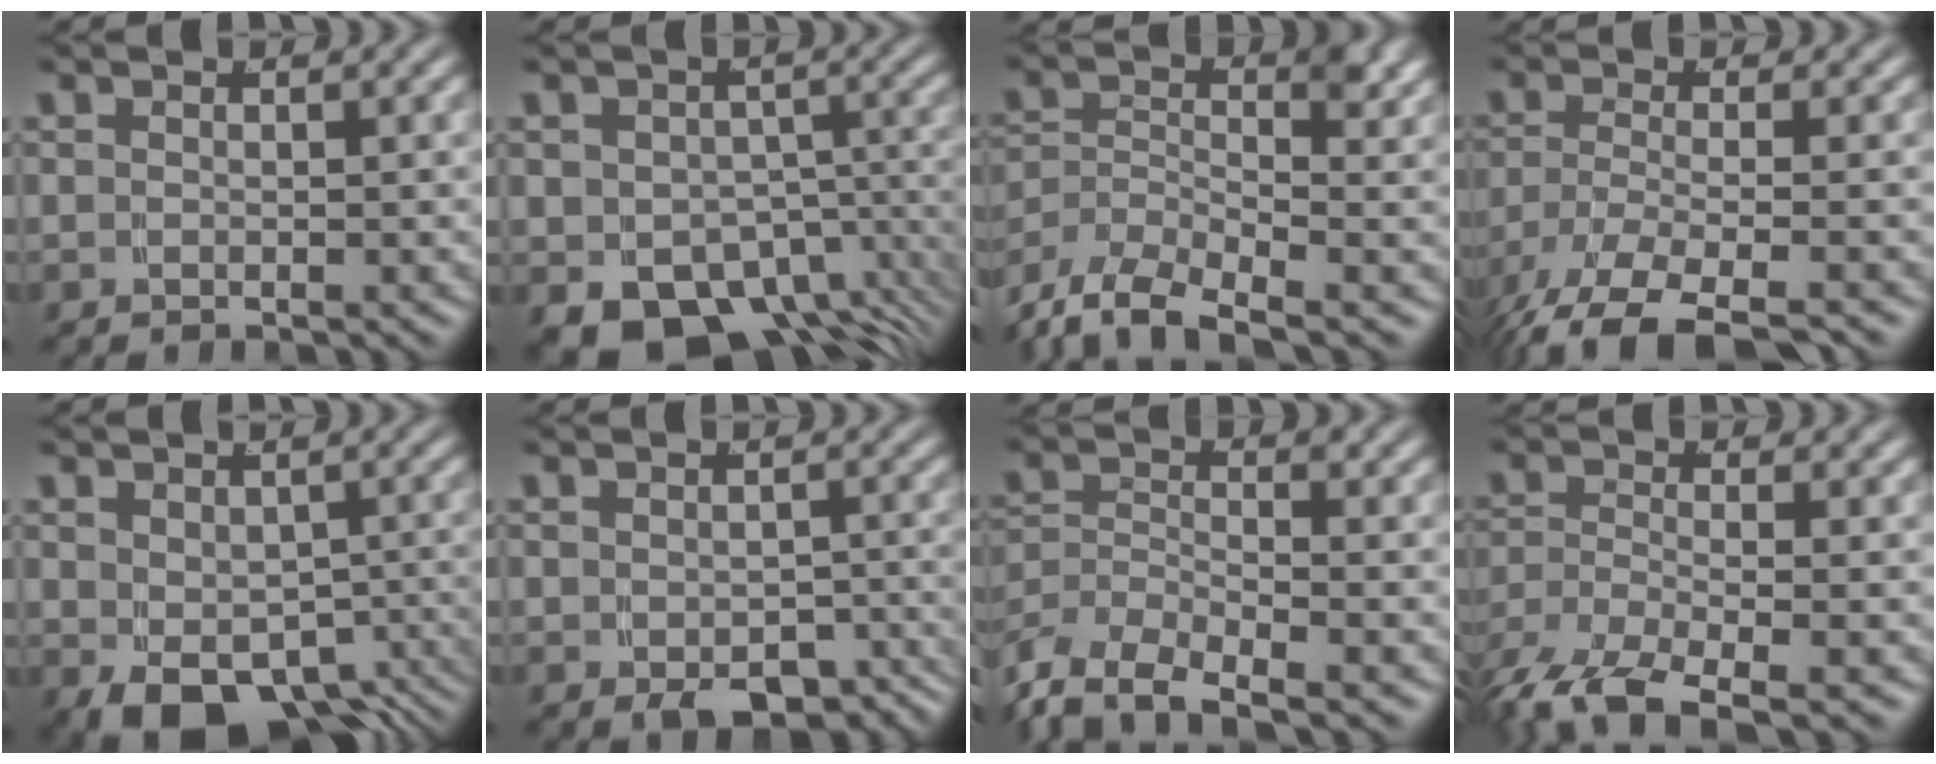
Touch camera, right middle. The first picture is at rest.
{"total": 15.2, "force": [-9.1, 10.5, 5.9], "torque": [-0.106, -0.065, -0.128]}
{"total": 9.5, "force": [-4.2, 6.6, 5.5], "torque": [-0.111, -0.032, -0.071]}
{"total": 8.1, "force": [-5.3, 3.5, 5.1], "torque": [-0.113, -0.036, -0.066]}
{"total": 10.4, "force": [-6.7, 6.0, 5.2], "torque": [-0.088, -0.050, -0.083]}
{"total": 7.2, "force": [-5.9, 3.2, 2.7], "torque": [-0.031, -0.025, -0.084]}
{"total": 9.4, "force": [-5.0, 6.6, 4.4], "torque": [-0.103, -0.033, -0.086]}
{"total": 7.1, "force": [-4.5, 3.2, 4.5], "torque": [-0.107, -0.036, -0.057]}